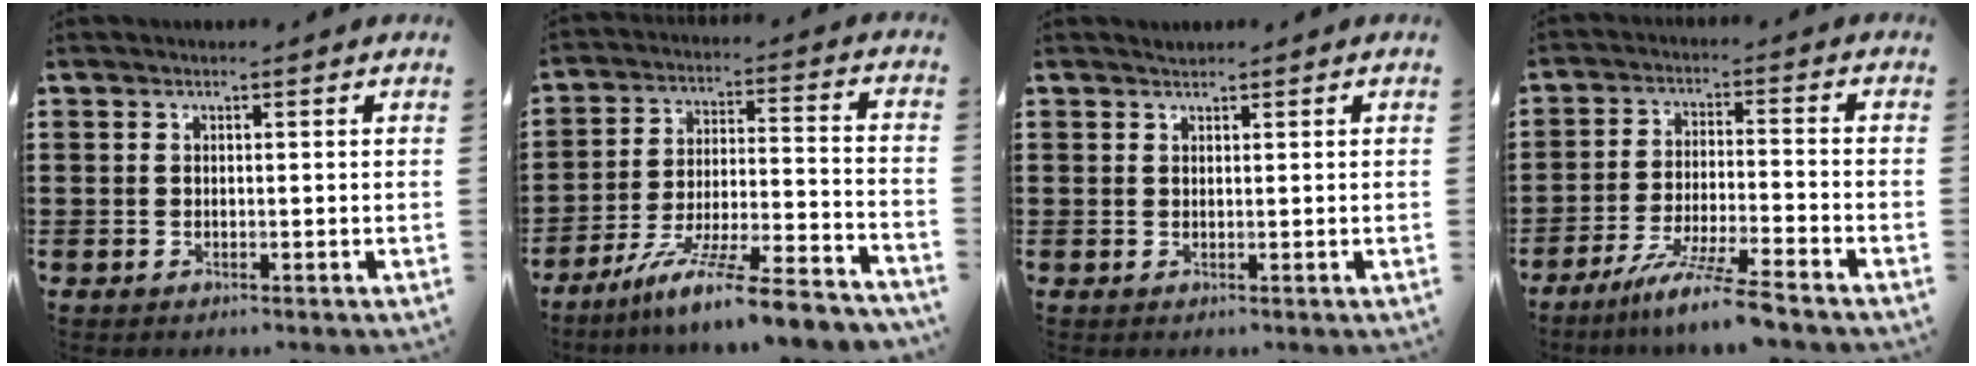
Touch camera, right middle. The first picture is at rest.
{"total": 10.6, "force": [-9.0, -0.4, 5.6], "torque": [-0.097, 0.004, -0.174]}
{"total": 0.8, "force": [0.8, 0.3, -0.1], "torque": [0.001, 0.000, 0.015]}
{"total": 8.0, "force": [-6.6, -0.6, 4.4], "torque": [-0.087, -0.017, -0.124]}